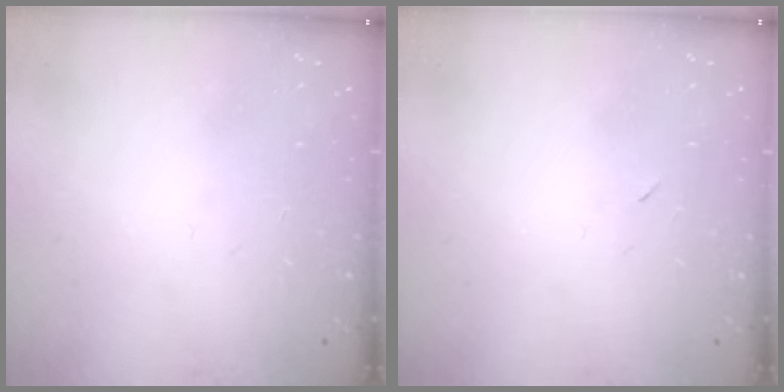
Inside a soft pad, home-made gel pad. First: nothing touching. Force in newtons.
{"total": 2.2, "press": 1.8, "slide": 1.2}